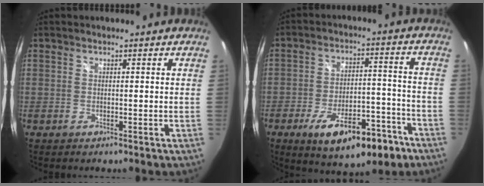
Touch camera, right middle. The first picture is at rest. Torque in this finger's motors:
{"motor_torque": [1.35, -0.79, 0.54, 0.16]}